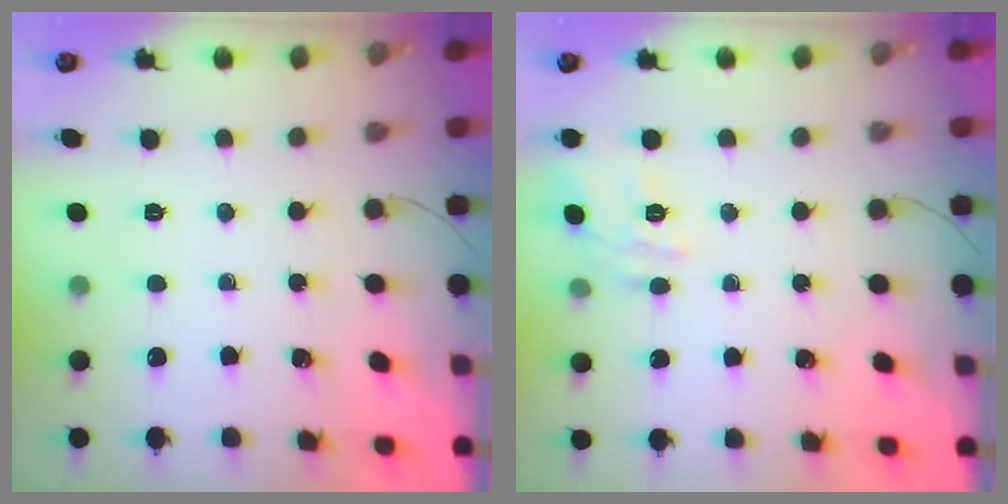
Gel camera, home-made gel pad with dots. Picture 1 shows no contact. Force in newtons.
{"total": 6.1, "press": 6.0, "slide": 1.1}